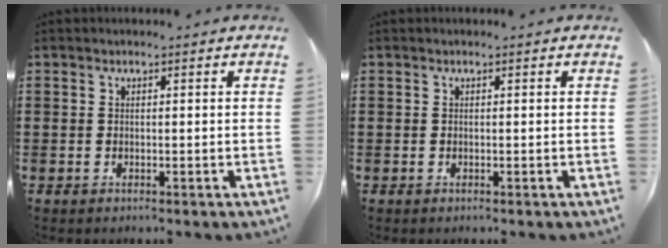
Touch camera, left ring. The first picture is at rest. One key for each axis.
{"total": 0.0}